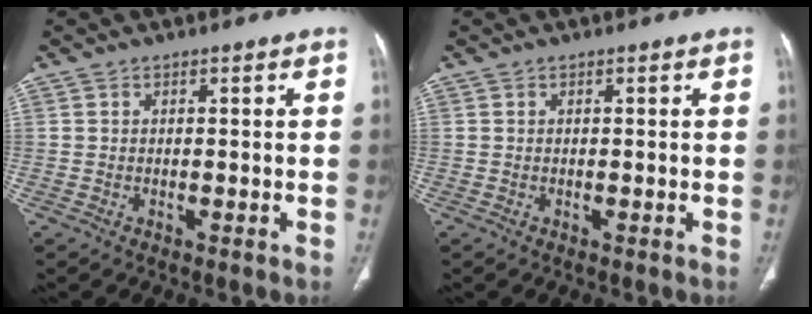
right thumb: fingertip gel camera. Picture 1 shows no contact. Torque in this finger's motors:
{"motor_torque": [0.00, 0.01, -0.01, 0.01, 0.00]}